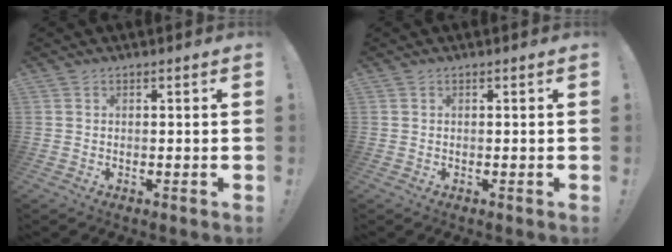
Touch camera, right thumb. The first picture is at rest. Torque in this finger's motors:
{"motor_torque": [0.00, 0.00, 0.00, 0.00, 0.08]}